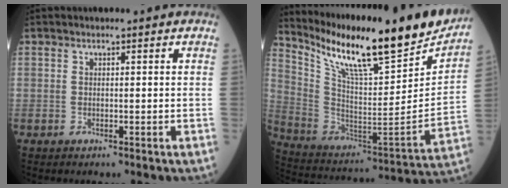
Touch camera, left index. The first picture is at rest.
{"total": 24.8, "force": [20.4, 3.3, 13.8], "torque": [-0.244, -0.040, 0.320]}